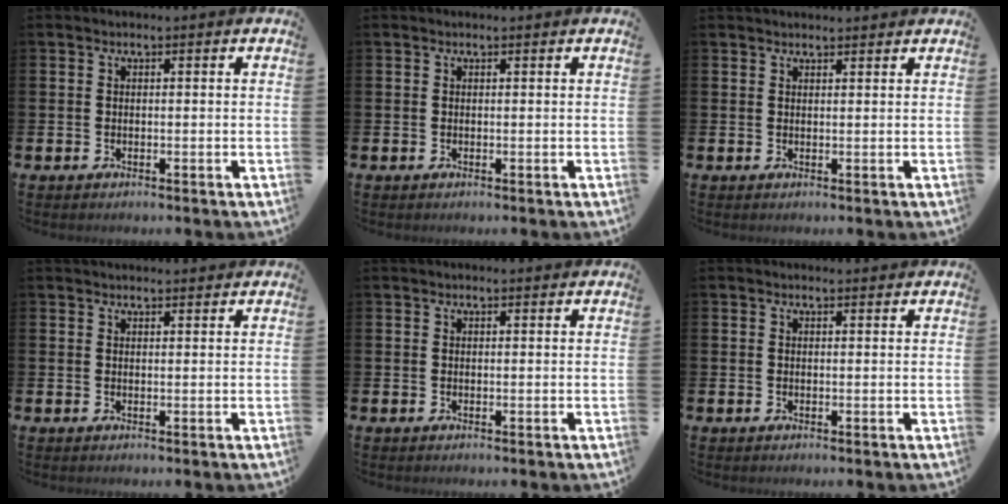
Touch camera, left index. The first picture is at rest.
{"total": 0.6, "force": [0.6, 0.0, 0.1], "torque": [0.014, -0.007, 0.009]}
{"total": 1.4, "force": [1.4, 0.3, 0.2], "torque": [0.006, -0.005, 0.023]}
{"total": 1.6, "force": [1.5, 0.2, 0.2], "torque": [0.006, -0.005, 0.026]}
{"total": 0.6, "force": [0.6, 0.1, 0.2], "torque": [0.007, -0.003, 0.008]}
{"total": 0.7, "force": [0.7, 0.1, 0.2], "torque": [0.007, -0.004, 0.010]}